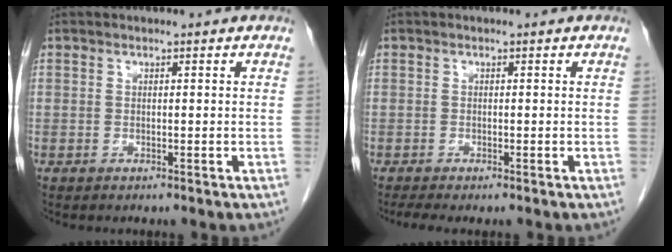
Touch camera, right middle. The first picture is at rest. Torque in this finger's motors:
{"motor_torque": [0.38, -0.24, 0.13, 0.03]}